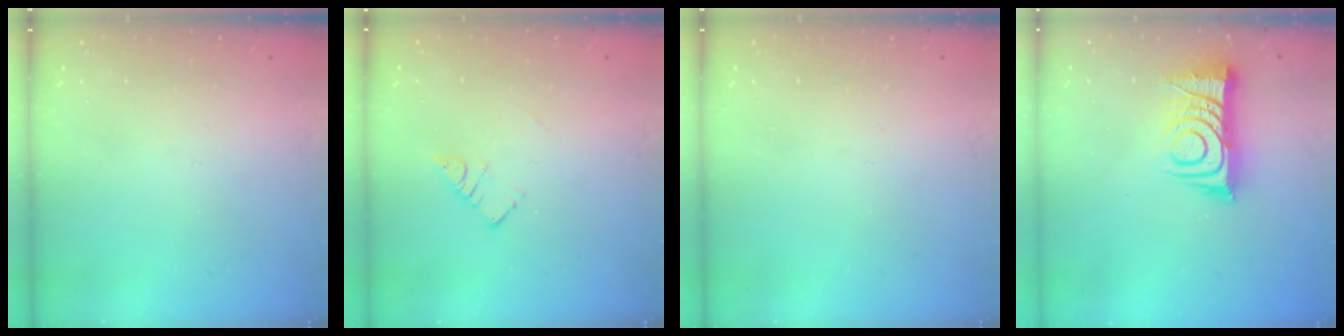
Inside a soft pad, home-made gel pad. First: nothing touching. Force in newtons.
{"total": 3.9, "press": 3.9, "slide": 0.4}
{"total": 0.0}
{"total": 12.6, "press": 12.6, "slide": 0.9}